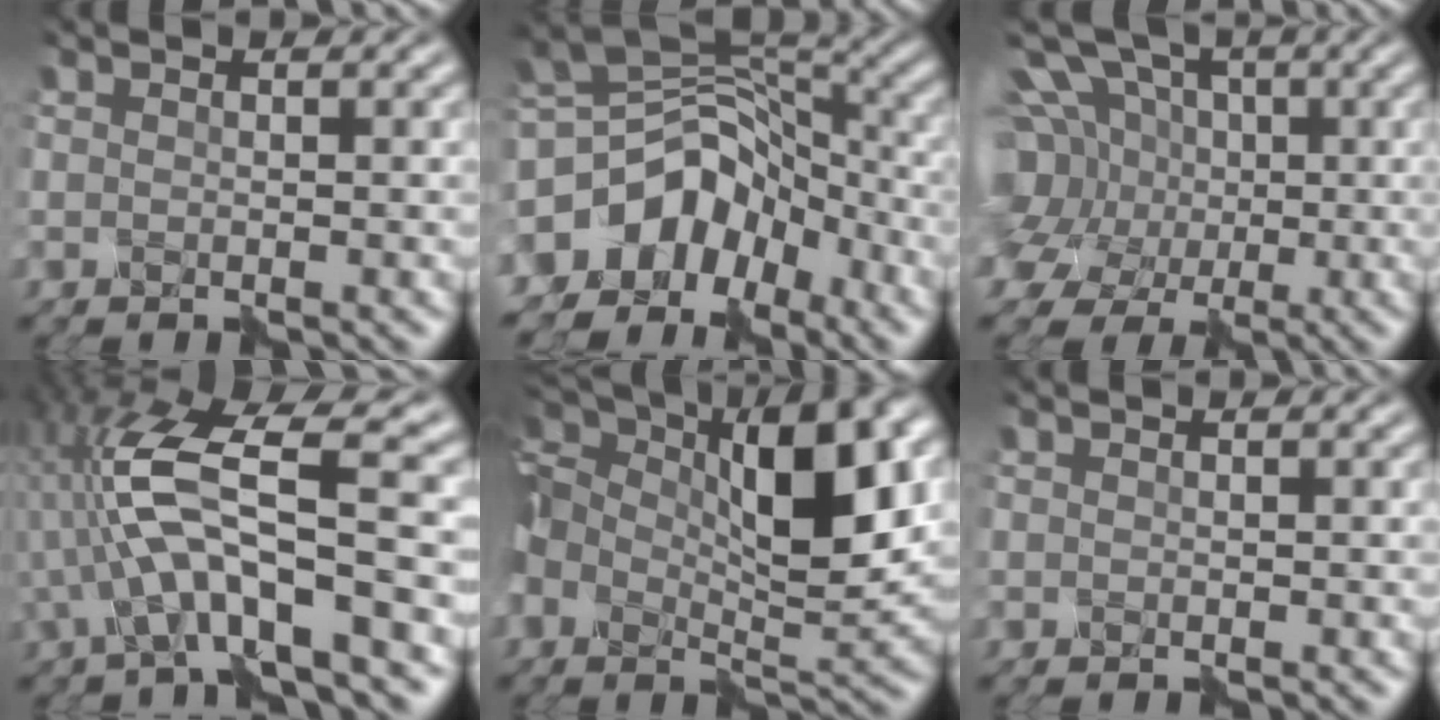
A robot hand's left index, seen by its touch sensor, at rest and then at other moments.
{"total": 9.1, "force": [-5.2, 6.0, 4.5], "torque": [-0.062, 0.015, -0.106]}
{"total": 13.6, "force": [2.1, 11.4, 7.2], "torque": [-0.170, 0.033, 0.001]}
{"total": 9.4, "force": [-2.0, 2.7, 8.7], "torque": [-0.169, 0.018, -0.045]}
{"total": 11.8, "force": [0.5, 6.2, 10.0], "torque": [-0.177, 0.011, -0.004]}
{"total": 0.0}